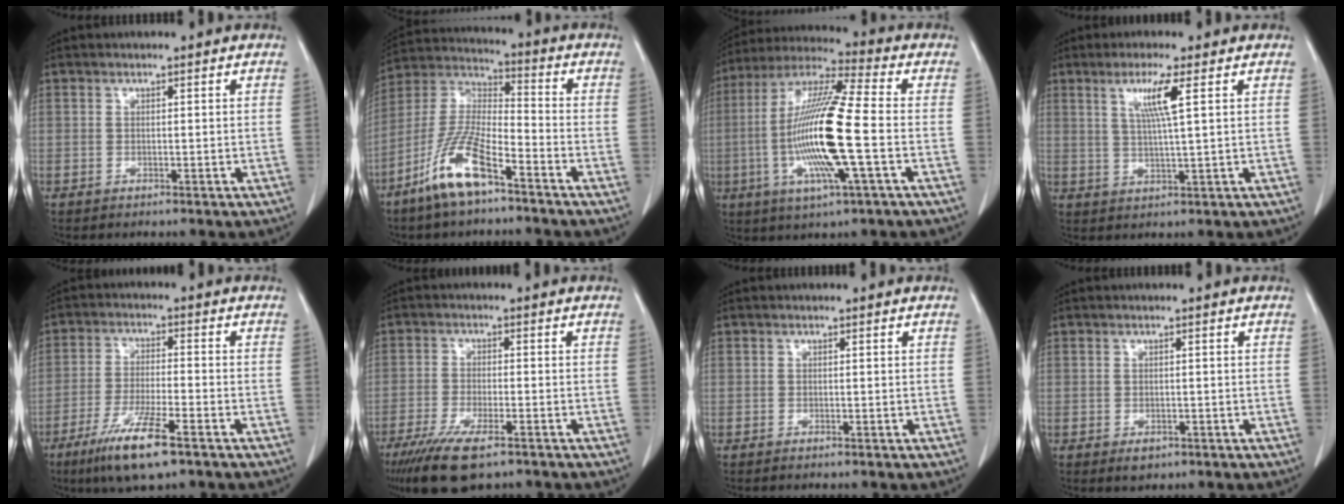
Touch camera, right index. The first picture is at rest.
{"total": 11.9, "force": [-7.3, 2.4, 9.1], "torque": [-0.196, -0.012, -0.142]}
{"total": 17.4, "force": [-3.0, 0.7, 17.1], "torque": [-0.350, -0.010, -0.064]}
{"total": 5.5, "force": [2.1, -0.7, 5.1], "torque": [-0.097, -0.002, 0.041]}
{"total": 9.9, "force": [-6.1, 0.9, 7.8], "torque": [-0.152, -0.023, -0.107]}
{"total": 10.1, "force": [-7.0, 2.2, 6.9], "torque": [-0.120, -0.023, -0.110]}
{"total": 0.6, "force": [-0.5, 0.0, 0.3], "torque": [-0.007, -0.001, -0.007]}
{"total": 1.7, "force": [-1.0, 1.2, 0.8], "torque": [-0.009, 0.001, -0.005]}